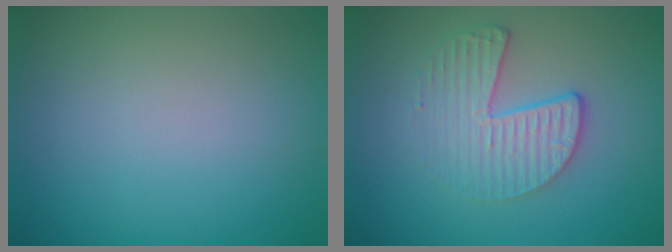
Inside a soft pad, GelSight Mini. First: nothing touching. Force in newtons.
{"total": 3.6, "press": 2.7, "slide": 2.4}